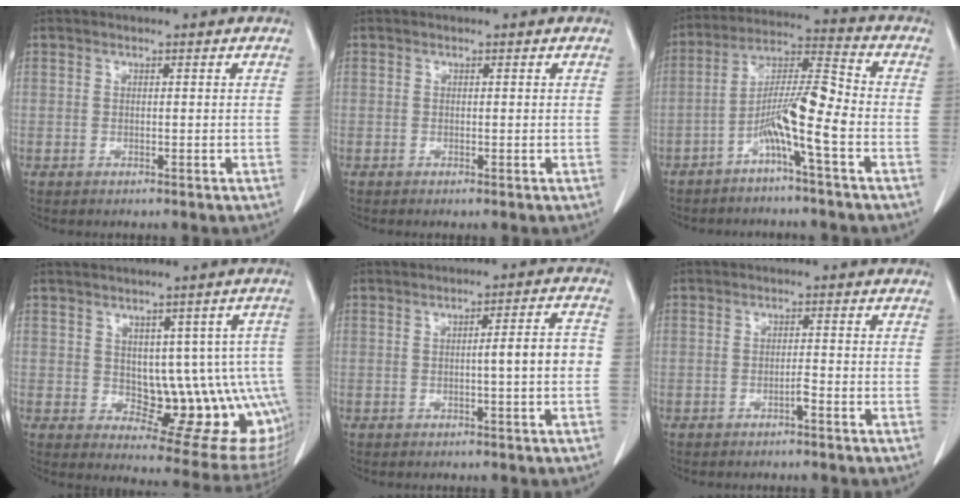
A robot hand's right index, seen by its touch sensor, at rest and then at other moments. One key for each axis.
{"total": 0.0}
{"total": 9.3, "fx": -4.2, "fy": -0.4, "fz": 8.3, "tx": -0.160, "ty": 0.017, "tz": -0.082}
{"total": 13.6, "fx": -0.4, "fy": 5.8, "fz": 12.3, "tx": -0.119, "ty": 0.008, "tz": 0.014}
{"total": 5.3, "fx": -0.7, "fy": 0.1, "fz": 5.2, "tx": -0.071, "ty": 0.012, "tz": -0.010}
{"total": 1.1, "fx": -0.8, "fy": 0.0, "fz": 0.8, "tx": -0.017, "ty": 0.001, "tz": -0.015}